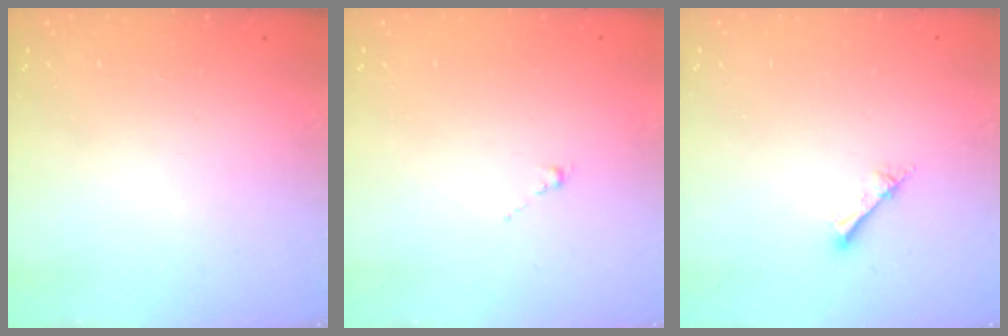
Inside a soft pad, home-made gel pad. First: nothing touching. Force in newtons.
{"total": 0.0}
{"total": 2.4, "press": 2.4, "slide": 0.3}